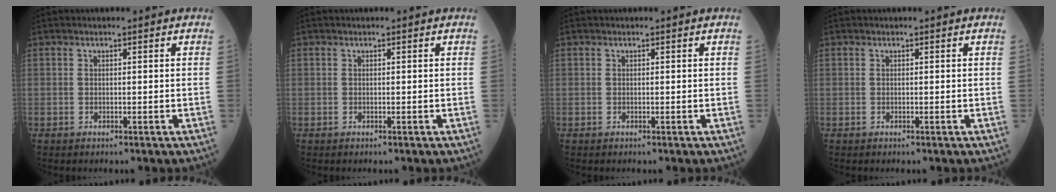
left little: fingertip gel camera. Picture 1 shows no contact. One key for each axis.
{"total": 0.0}
{"total": 0.0}
{"total": 0.0}